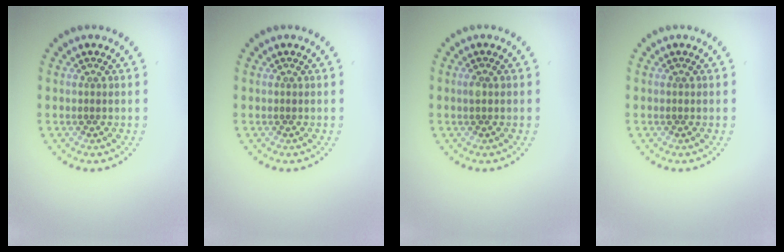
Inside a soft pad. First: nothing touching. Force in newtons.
{"total": 0.0}
{"total": 0.5, "press": 0.4, "slide": 0.3}
{"total": 0.0}